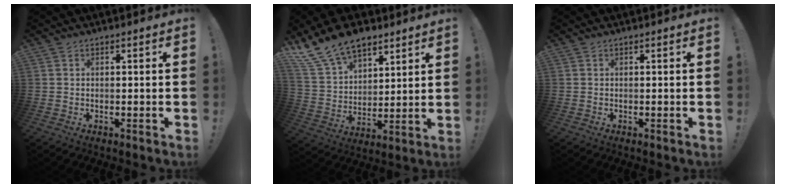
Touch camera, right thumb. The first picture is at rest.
{"total": 15.5, "force": [11.5, 8.5, 6.1], "torque": [-0.124, -0.072, 0.221]}
{"total": 0.0}